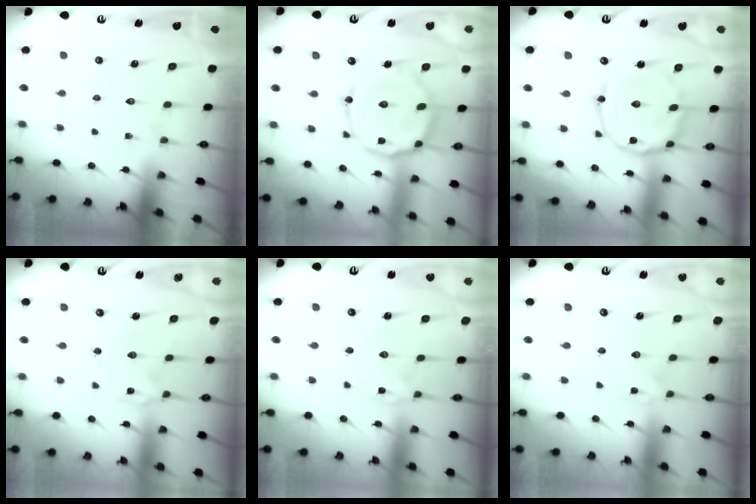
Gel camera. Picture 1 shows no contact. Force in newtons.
{"total": 14.8, "press": 14.7, "slide": 1.1}
{"total": 11.8, "press": 11.8, "slide": 0.7}
{"total": 0.5, "press": 0.5, "slide": 0.1}
{"total": 0.8, "press": 0.8, "slide": 0.0}
{"total": 0.0}